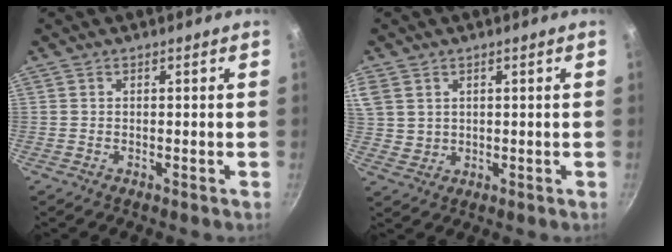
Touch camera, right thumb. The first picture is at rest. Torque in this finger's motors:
{"motor_torque": [-0.64, 0.77, -0.18, 0.17, 0.05]}